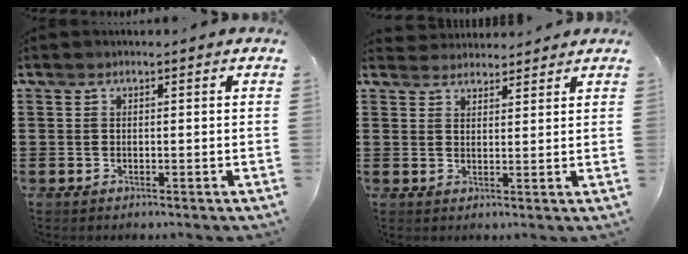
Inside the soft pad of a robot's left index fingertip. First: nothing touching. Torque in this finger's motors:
{"motor_torque": [1.09, -1.05, 0.05, 0.01]}